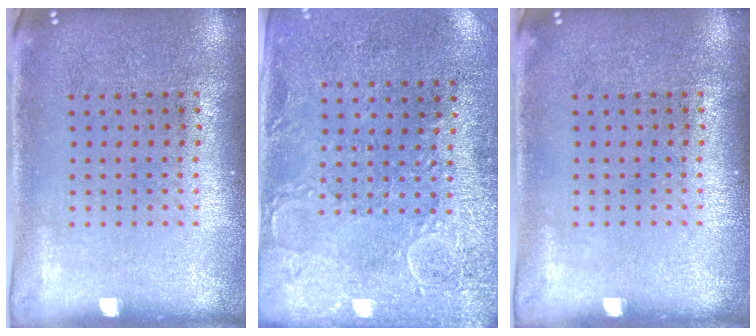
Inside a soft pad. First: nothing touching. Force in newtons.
{"total": 2.9, "press": 2.3, "slide": 1.7}
{"total": 0.0}